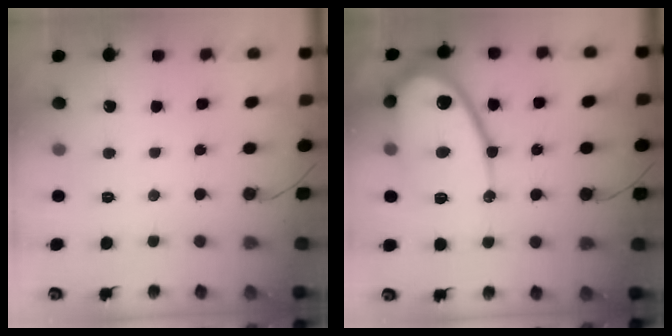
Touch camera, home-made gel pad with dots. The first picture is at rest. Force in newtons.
{"total": 19.7, "press": 19.6, "slide": 1.8}